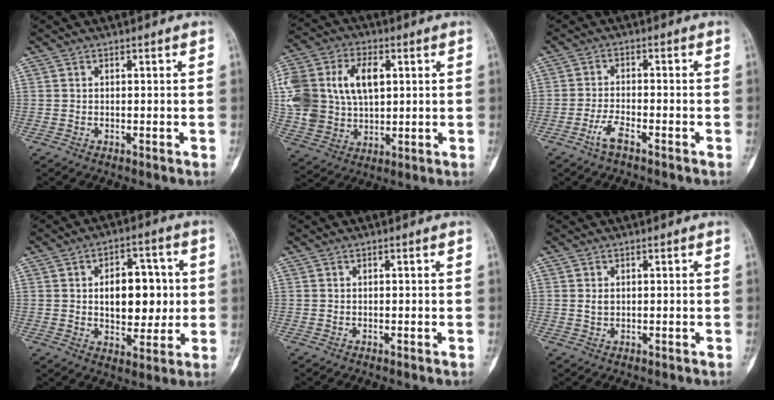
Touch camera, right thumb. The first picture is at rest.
{"total": 22.1, "force": [4.6, 15.6, 15.0], "torque": [-0.331, 0.021, 0.096]}
{"total": 3.7, "force": [-2.4, 0.9, 2.6], "torque": [-0.060, 0.016, -0.048]}
{"total": 13.0, "force": [1.0, 7.9, 10.3], "torque": [-0.101, 0.008, 0.019]}
{"total": 0.0}
{"total": 1.4, "force": [0.3, 1.0, 0.9], "torque": [-0.014, 0.000, 0.008]}